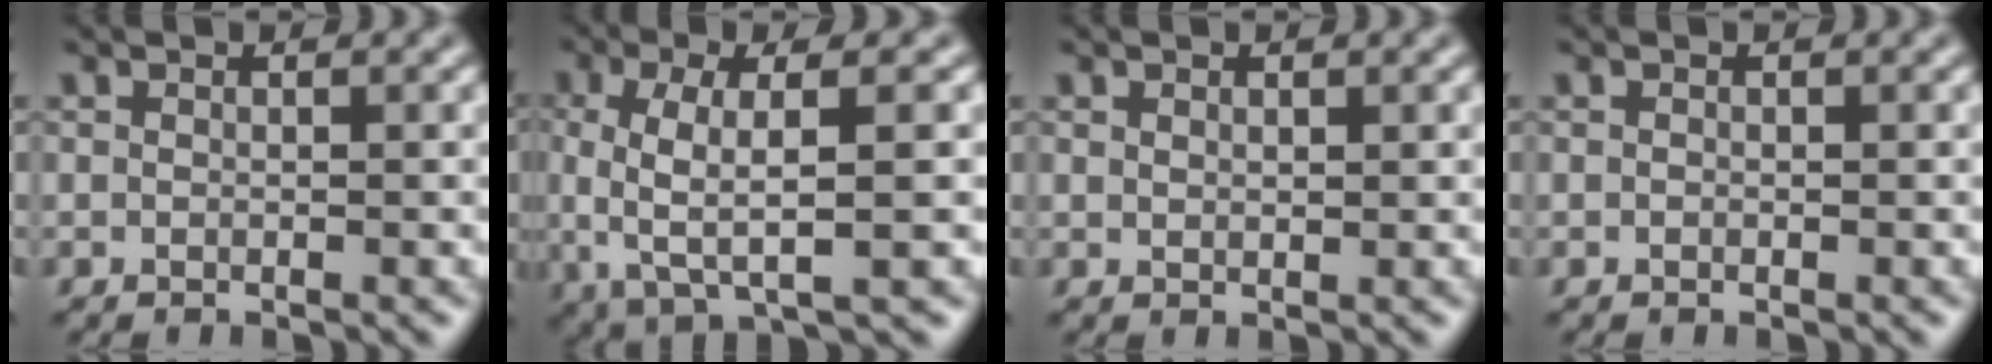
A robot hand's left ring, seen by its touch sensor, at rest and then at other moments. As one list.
[{"total": 5.8, "force": [0.0, 1.7, 5.5], "torque": [-0.104, 0.001, -0.001]}, {"total": 0.6, "force": [0.4, 0.4, 0.3], "torque": [-0.006, -0.002, 0.009]}, {"total": 0.0}]